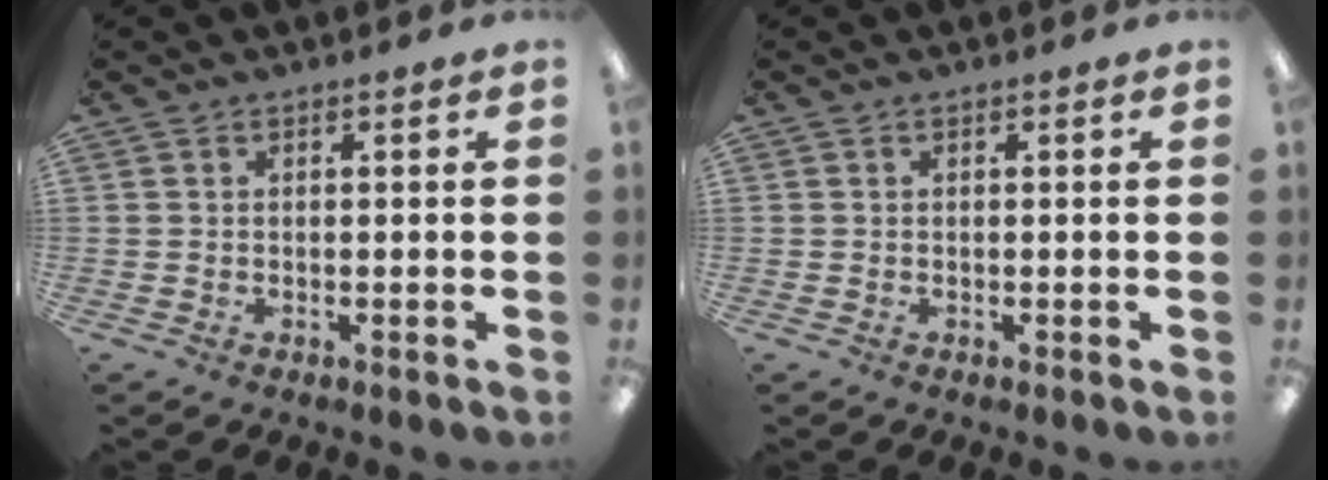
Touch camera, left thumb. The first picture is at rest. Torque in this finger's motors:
{"motor_torque": [0.01, 0.01, -0.19, 0.08, 0.00]}